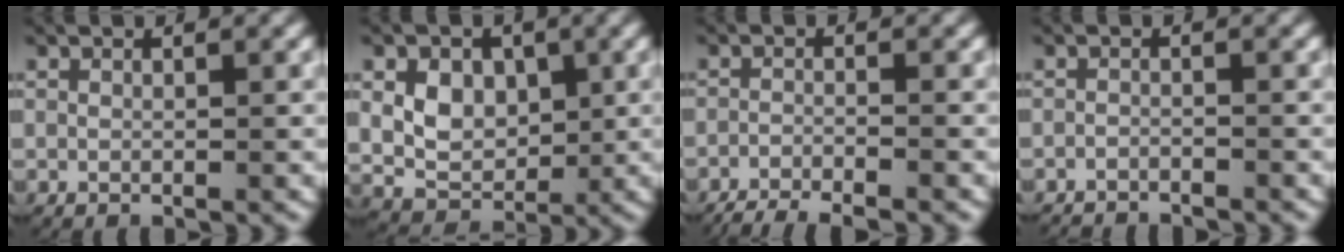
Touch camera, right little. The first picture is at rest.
{"total": 6.3, "force": [0.3, 5.2, 3.6], "torque": [-0.083, -0.023, 0.016]}
{"total": 7.0, "force": [-6.5, 1.9, 1.8], "torque": [-0.025, -0.018, -0.099]}
{"total": 2.2, "force": [-2.2, 0.3, 0.2], "torque": [-0.008, -0.013, -0.035]}